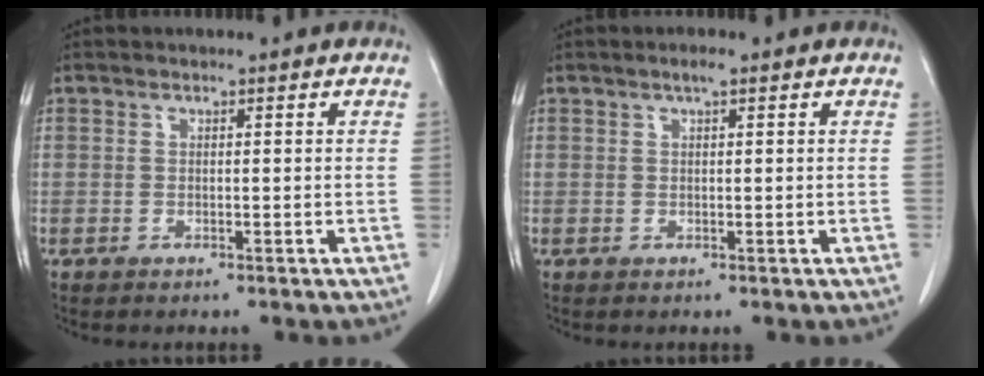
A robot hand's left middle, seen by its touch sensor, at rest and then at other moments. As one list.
[{"total": 1.1, "force": [0.7, 0.1, 0.9], "torque": [-0.017, 0.003, 0.011]}]